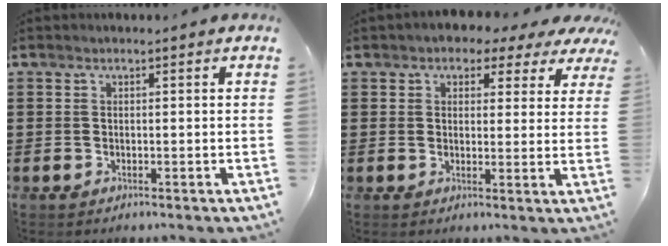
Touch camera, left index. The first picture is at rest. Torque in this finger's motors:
{"motor_torque": [2.14, 0.00, 0.92, 0.13]}